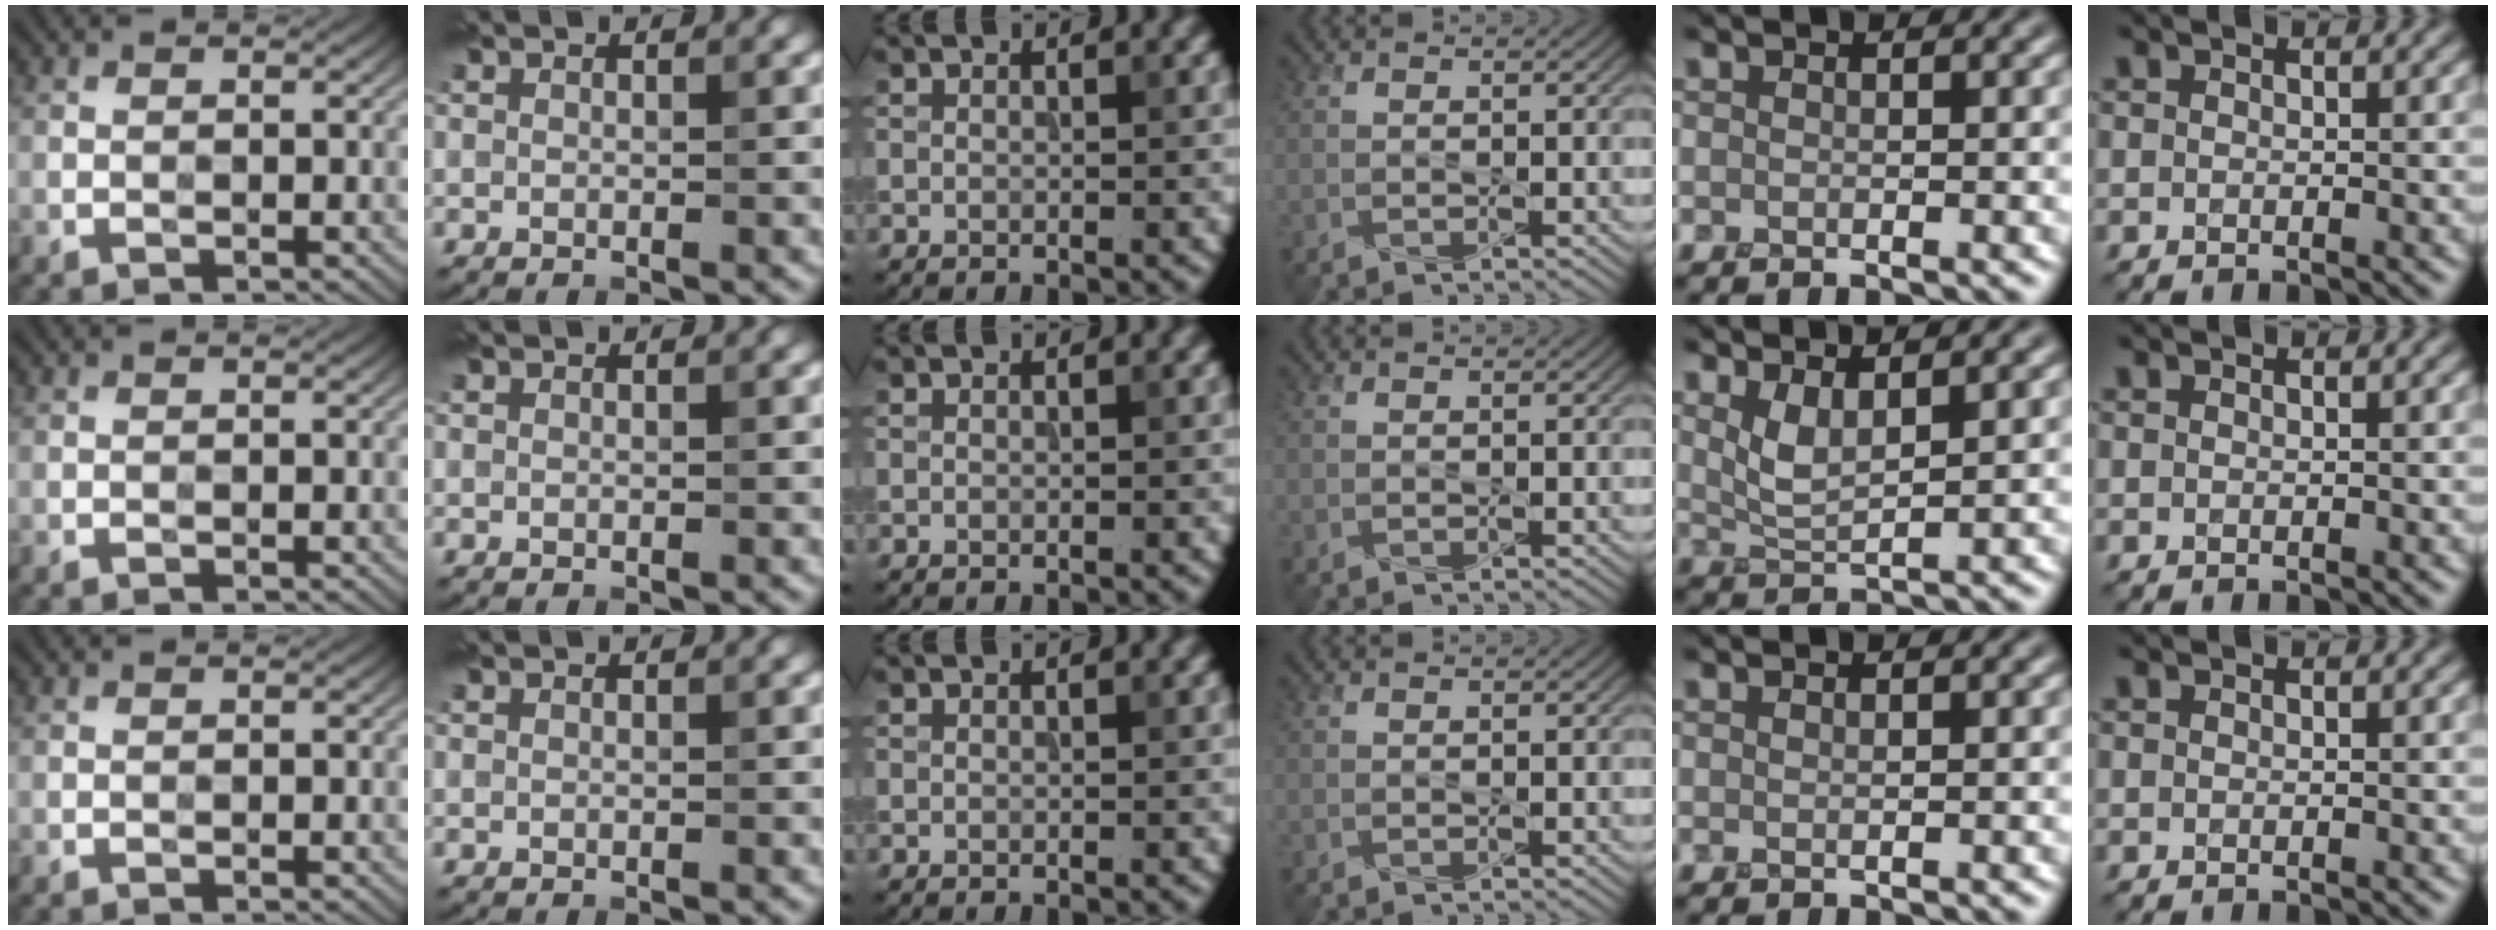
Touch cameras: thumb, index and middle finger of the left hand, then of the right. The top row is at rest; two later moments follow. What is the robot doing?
{"motion": "press", "object": "sticky note"}